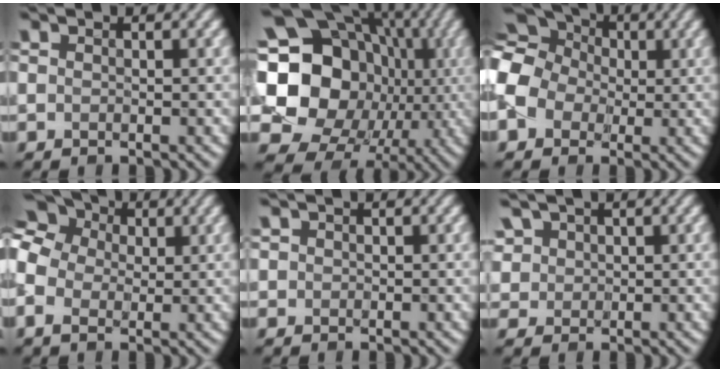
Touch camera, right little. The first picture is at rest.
{"total": 19.7, "force": [0.3, 16.7, 10.4], "torque": [-0.178, 0.004, -0.018]}
{"total": 12.4, "force": [-0.1, 10.8, 6.2], "torque": [-0.158, 0.020, -0.051]}
{"total": 8.0, "force": [0.9, 6.3, 4.8], "torque": [-0.120, 0.024, -0.001]}
{"total": 0.8, "force": [0.5, 0.6, 0.1], "torque": [-0.001, 0.001, 0.009]}
{"total": 4.4, "force": [2.3, 3.3, 1.8], "torque": [-0.083, 0.012, 0.058]}